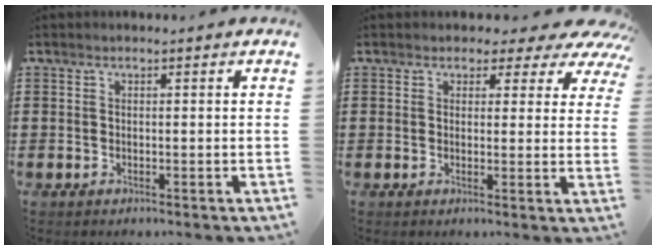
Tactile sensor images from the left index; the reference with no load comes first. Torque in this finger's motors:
{"motor_torque": [2.14, 0.00, 0.05, -0.12]}